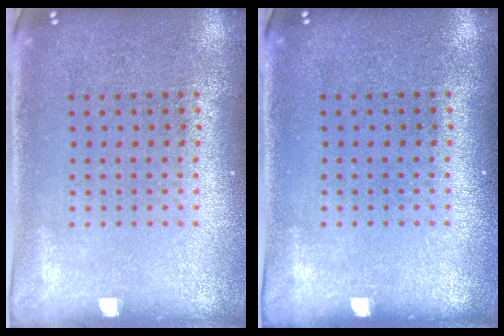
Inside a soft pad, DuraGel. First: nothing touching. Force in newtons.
{"total": 0.0}